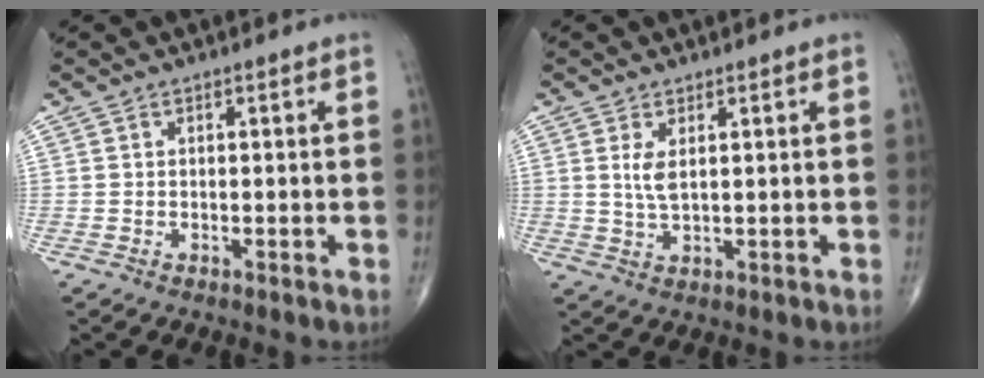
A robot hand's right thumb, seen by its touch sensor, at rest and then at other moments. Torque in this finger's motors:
{"motor_torque": [-0.36, -0.02, 0.55, 0.24, 0.01]}